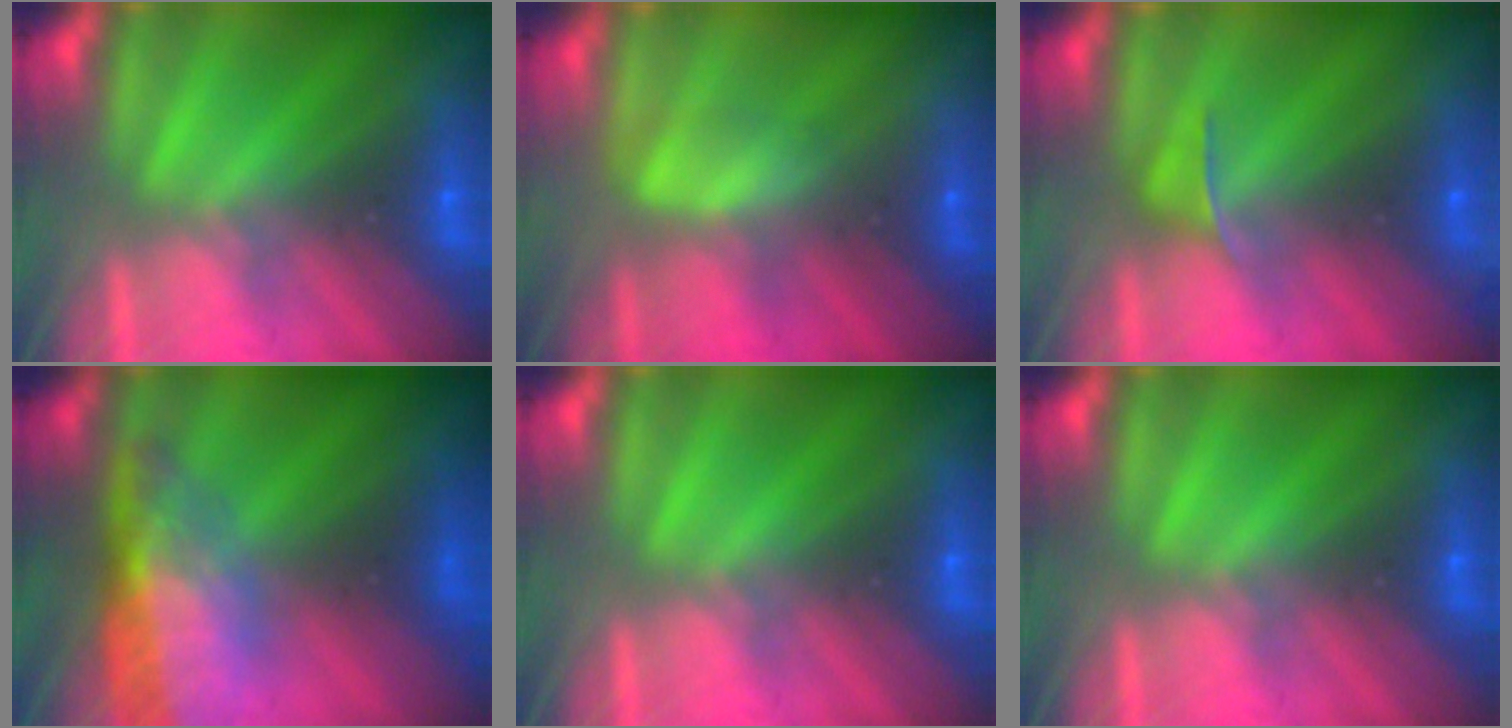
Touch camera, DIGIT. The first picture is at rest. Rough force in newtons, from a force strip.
{"total": 2.4}
{"total": 2.6}
{"total": 12.7}
{"total": 0.0}
{"total": 0.0}